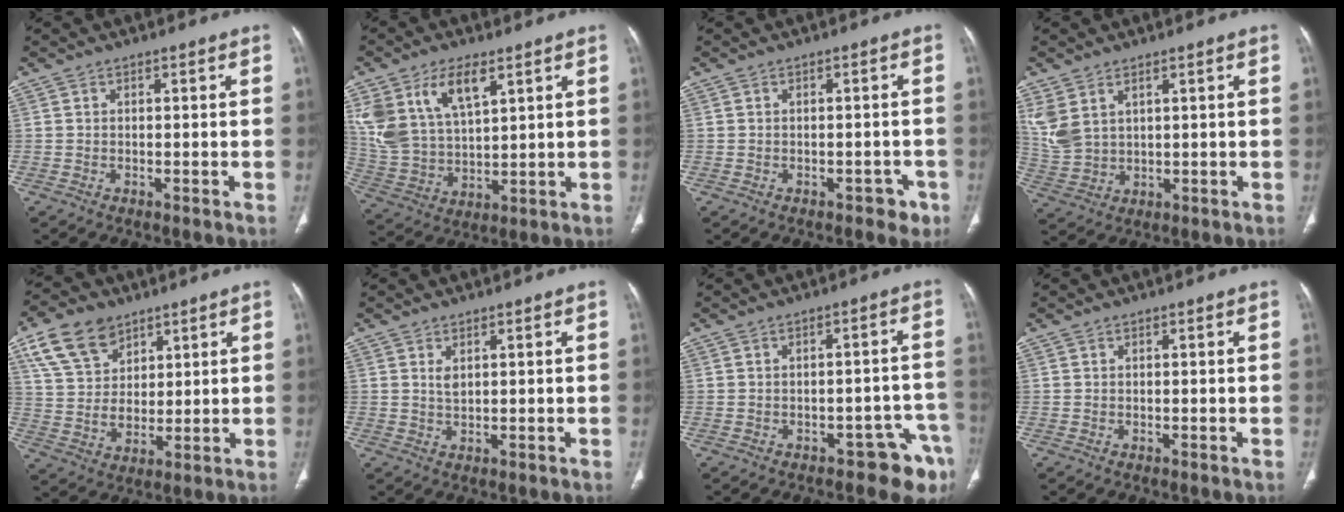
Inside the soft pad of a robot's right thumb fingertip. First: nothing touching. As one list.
[{"total": 13.8, "force": [6.9, 7.1, 9.7], "torque": [-0.185, -0.019, 0.147]}, {"total": 3.0, "force": [-1.8, 1.9, 1.5], "torque": [-0.004, 0.011, -0.018]}, {"total": 6.7, "force": [3.1, 4.1, 4.3], "torque": [-0.094, -0.010, 0.077]}, {"total": 13.0, "force": [7.2, 8.7, 6.5], "torque": [-0.100, -0.020, 0.143]}, {"total": 1.8, "force": [0.9, 0.8, 1.3], "torque": [-0.024, -0.005, 0.021]}, {"total": 6.6, "force": [-4.6, 3.0, 3.7], "torque": [-0.013, 0.046, -0.059]}, {"total": 0.0}]